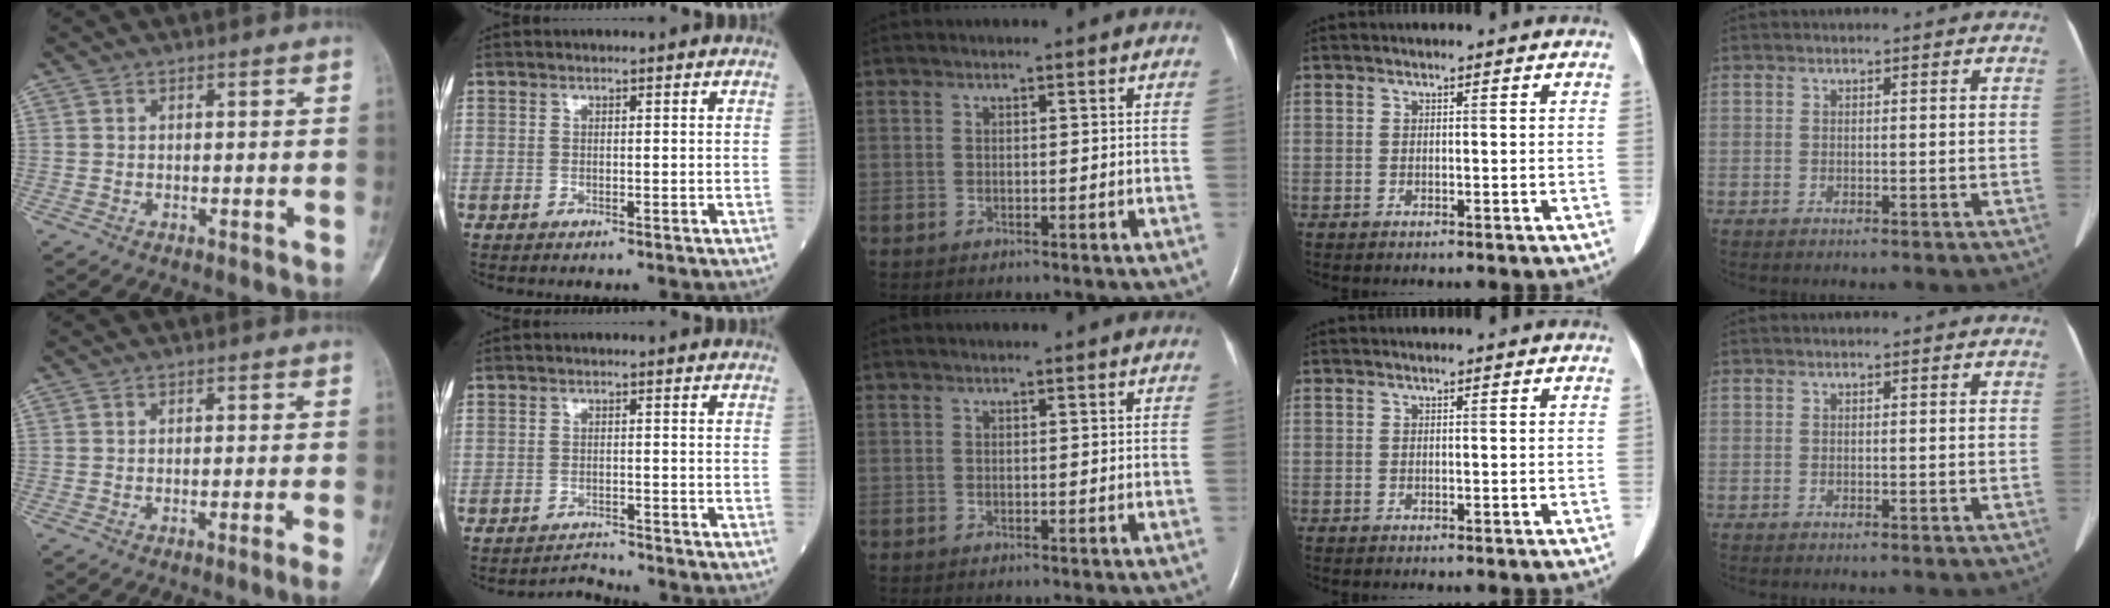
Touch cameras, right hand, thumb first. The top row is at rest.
{"thumb": {"total": 1.9, "force": [-1.0, -0.6, 1.5], "torque": [-0.032, -0.001, -0.016]}, "index": {"total": 2.1, "force": [-1.8, -0.5, -0.8], "torque": [0.016, -0.011, -0.027]}}